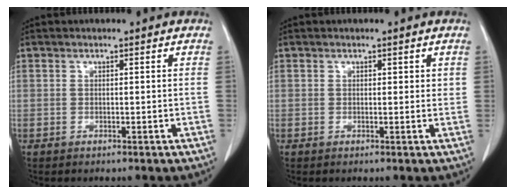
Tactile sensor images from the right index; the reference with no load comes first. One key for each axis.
{"total": 1.1, "fx": 0.6, "fy": 0.7, "fz": 0.6, "tx": -0.001, "ty": -0.001, "tz": 0.005}